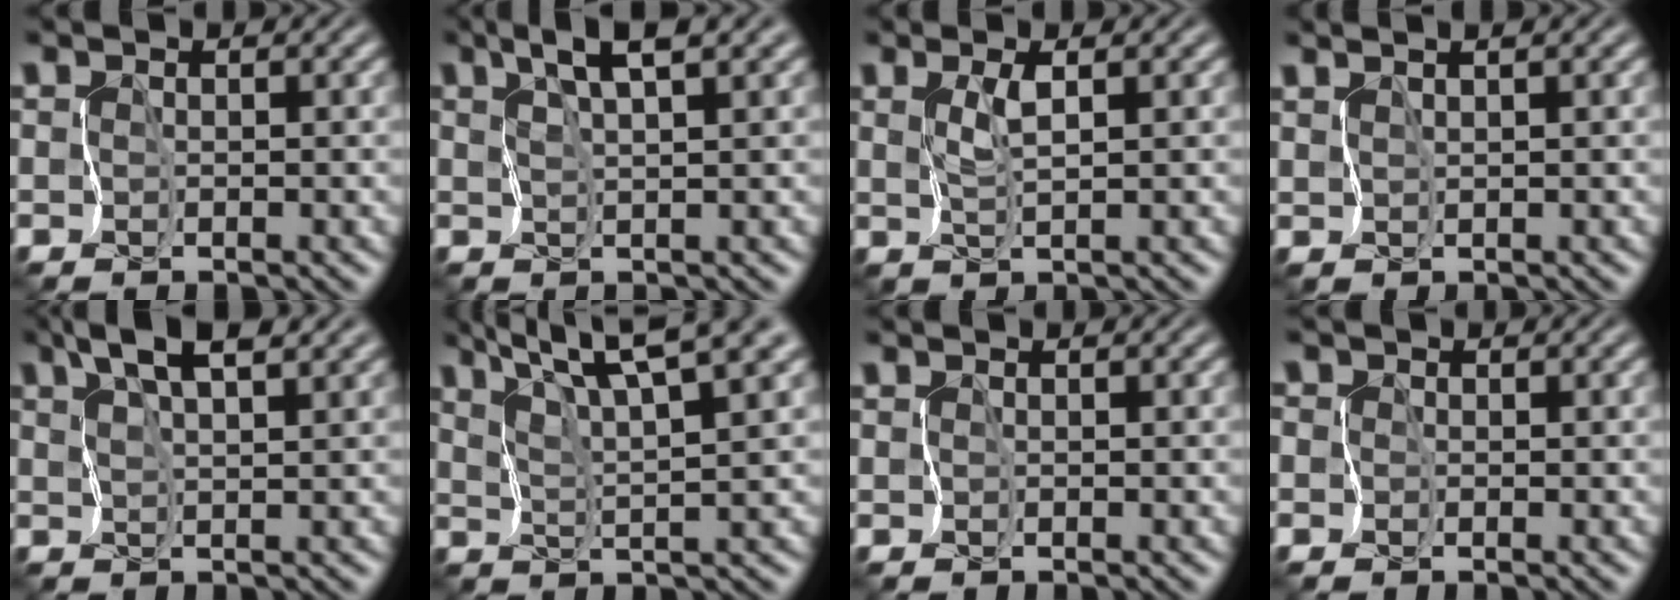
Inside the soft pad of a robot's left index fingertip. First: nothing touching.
{"total": 3.5, "force": [2.2, 0.1, 2.7], "torque": [-0.055, 0.005, 0.042]}
{"total": 1.2, "force": [0.6, -0.2, 1.0], "torque": [-0.024, -0.007, 0.016]}
{"total": 2.7, "force": [2.1, 0.5, 1.6], "torque": [-0.033, 0.013, 0.028]}
{"total": 3.9, "force": [2.6, 0.6, 2.8], "torque": [-0.060, 0.007, 0.049]}
{"total": 7.6, "force": [5.2, 1.5, 5.3], "torque": [-0.085, 0.020, 0.061]}
{"total": 0.0}
{"total": 1.2, "force": [0.1, 1.1, 0.2], "torque": [0.003, 0.004, -0.009]}